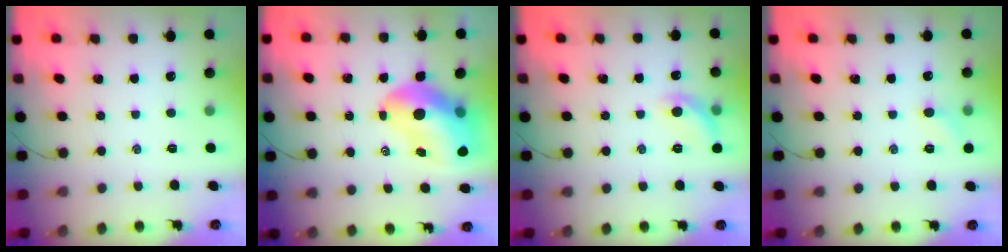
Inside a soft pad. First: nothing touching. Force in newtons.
{"total": 14.5, "press": 13.9, "slide": 4.1}
{"total": 8.1, "press": 8.1, "slide": 0.7}
{"total": 4.5, "press": 4.2, "slide": 1.4}